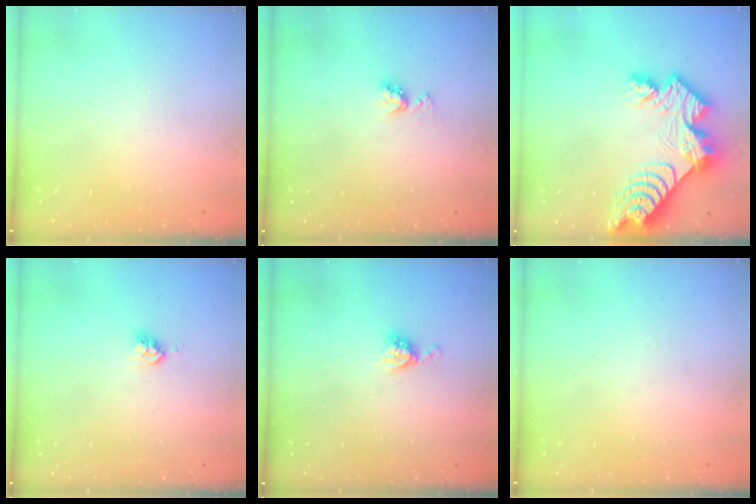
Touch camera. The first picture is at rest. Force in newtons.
{"total": 5.4, "press": 5.3, "slide": 0.7}
{"total": 15.7, "press": 15.6, "slide": 1.5}
{"total": 3.9, "press": 3.9, "slide": 0.5}
{"total": 4.7, "press": 4.6, "slide": 0.4}
{"total": 0.0}